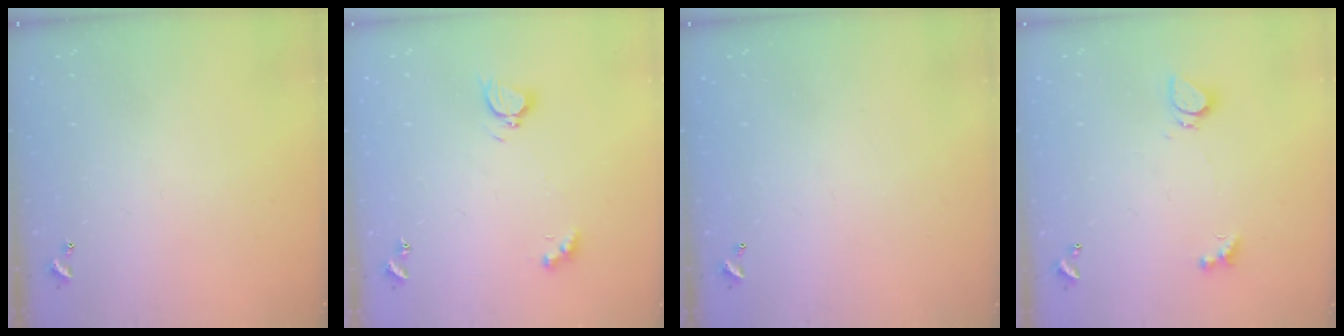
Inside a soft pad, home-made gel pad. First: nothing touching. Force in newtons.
{"total": 5.2, "press": 5.1, "slide": 0.7}
{"total": 2.8, "press": 2.8, "slide": 0.1}
{"total": 2.1, "press": 2.0, "slide": 0.6}